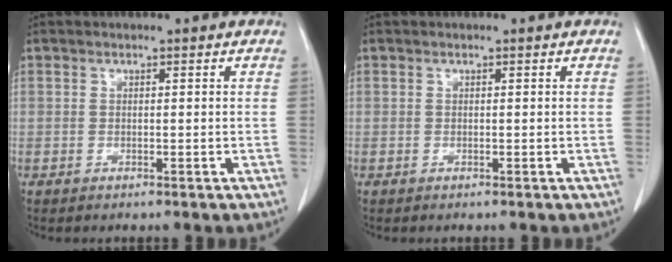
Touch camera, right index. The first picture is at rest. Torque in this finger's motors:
{"motor_torque": [0.00, 0.00, 0.00, 0.00]}